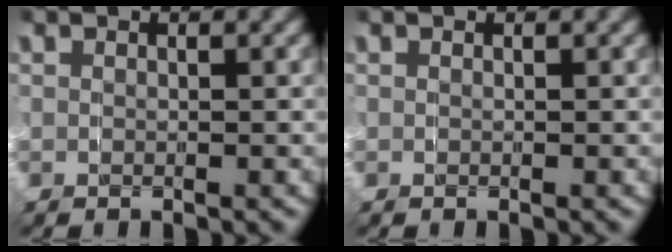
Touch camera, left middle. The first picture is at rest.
{"total": 0.0}